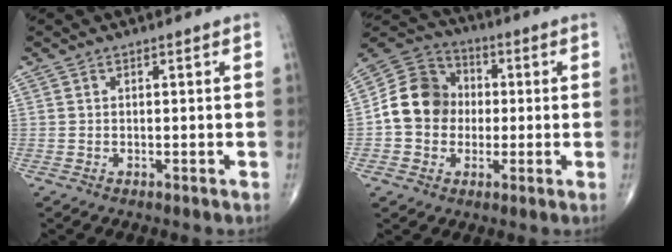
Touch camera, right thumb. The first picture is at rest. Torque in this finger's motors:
{"motor_torque": [1.12, 1.70, 1.10, -0.13, 0.06]}